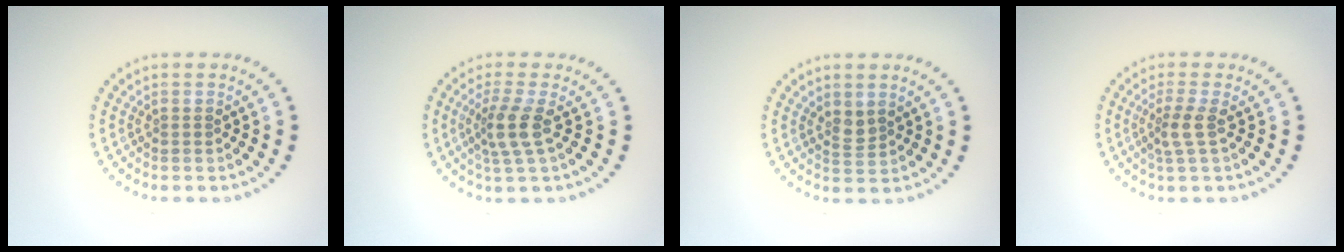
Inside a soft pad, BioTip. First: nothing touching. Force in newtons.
{"total": 2.7, "press": 2.1, "slide": 1.7}
{"total": 1.5, "press": 1.2, "slide": 0.9}
{"total": 2.1, "press": 1.6, "slide": 1.3}